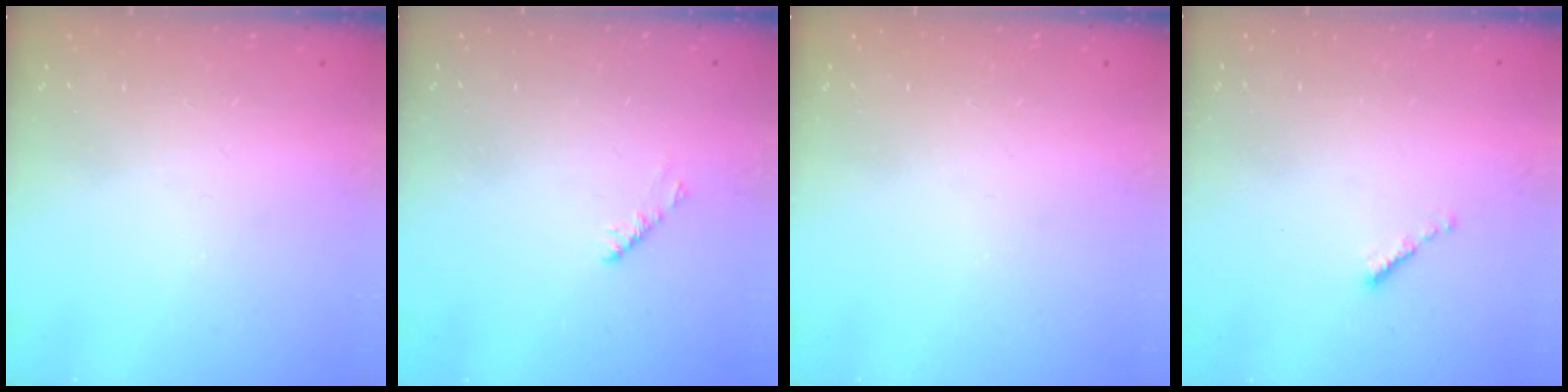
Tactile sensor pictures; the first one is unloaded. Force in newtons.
{"total": 3.4, "press": 3.3, "slide": 0.5}
{"total": 0.0}
{"total": 0.7, "press": 0.5, "slide": 0.4}